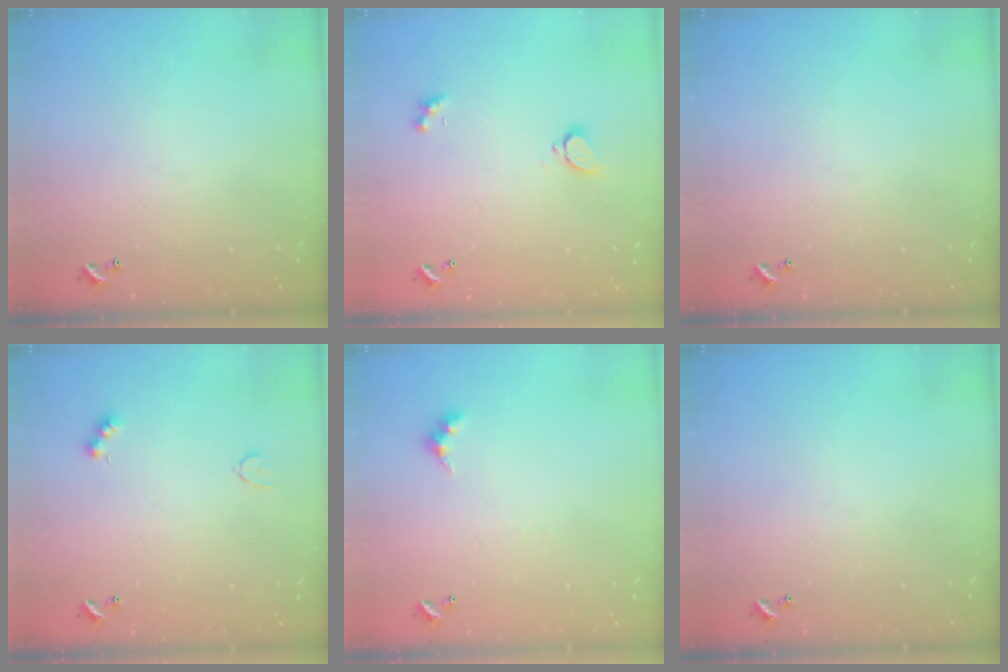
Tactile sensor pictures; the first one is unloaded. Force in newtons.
{"total": 2.2, "press": 2.0, "slide": 0.9}
{"total": 0.0}
{"total": 4.1, "press": 4.1, "slide": 0.6}
{"total": 2.4, "press": 2.4, "slide": 0.5}
{"total": 0.0}